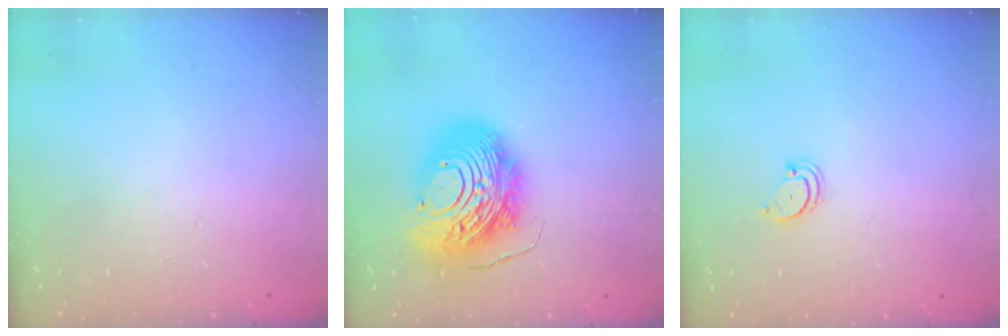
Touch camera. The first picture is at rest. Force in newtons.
{"total": 17.9, "press": 17.8, "slide": 1.9}
{"total": 1.9, "press": 1.9, "slide": 0.2}